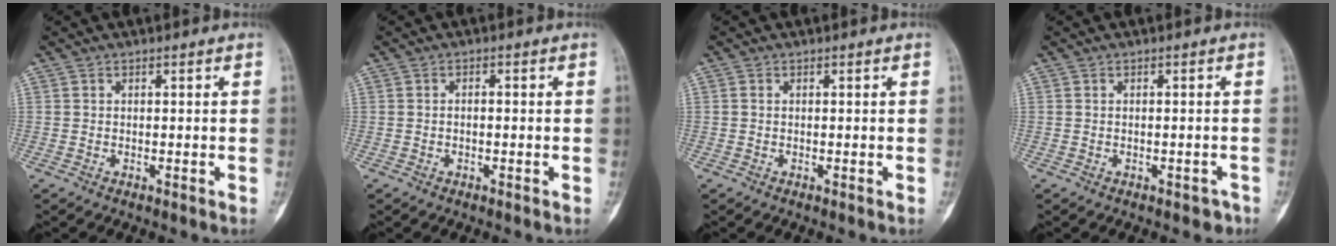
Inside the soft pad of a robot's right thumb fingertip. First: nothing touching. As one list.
[{"total": 1.0, "force": [-0.2, 0.5, 0.9], "torque": [-0.015, 0.007, -0.003]}, {"total": 0.0}, {"total": 1.8, "force": [-1.3, 1.0, 0.8], "torque": [-0.005, 0.015, -0.013]}]